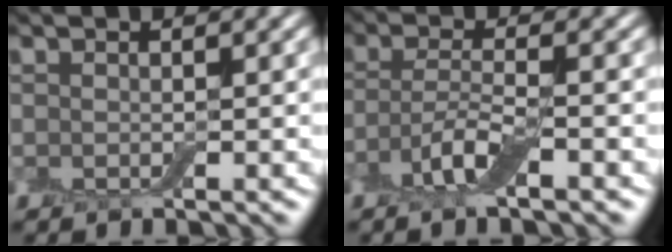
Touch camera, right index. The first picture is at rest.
{"total": 3.4, "force": [-1.7, 0.7, 2.8], "torque": [-0.061, 0.003, -0.043]}